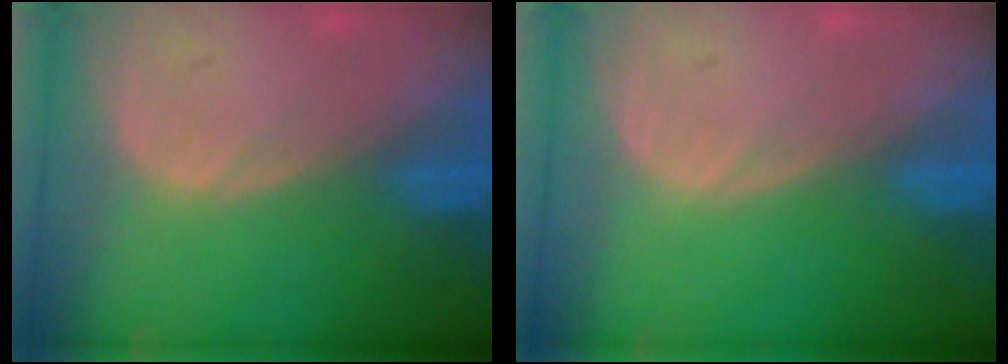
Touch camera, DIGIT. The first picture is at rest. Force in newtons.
{"total": 0.0}